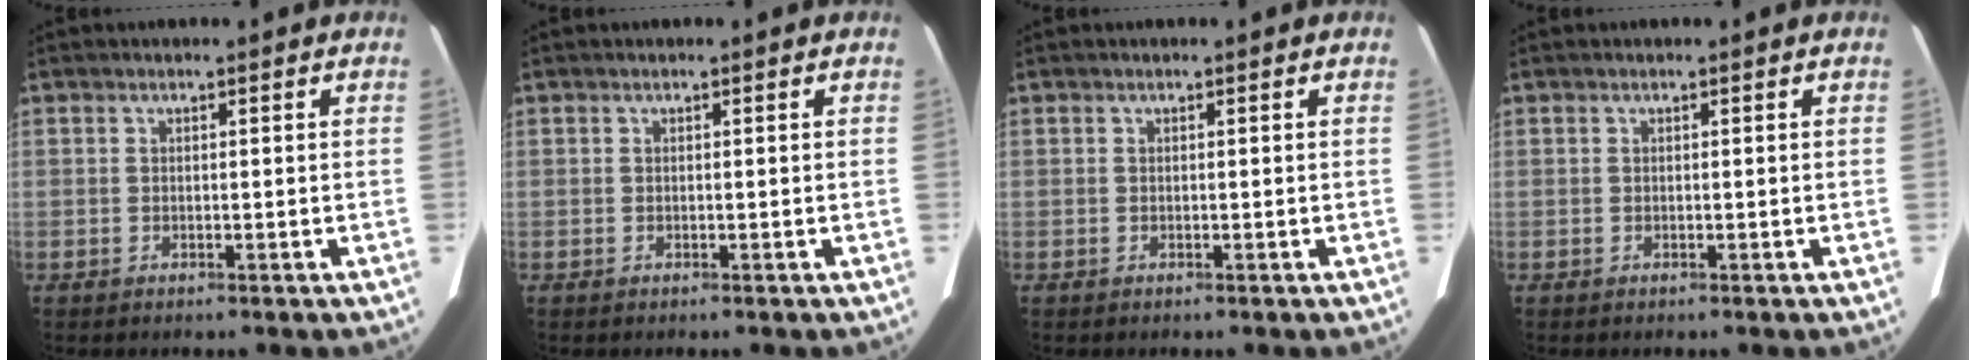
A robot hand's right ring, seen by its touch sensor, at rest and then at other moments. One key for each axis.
{"total": 0.0}
{"total": 0.0}
{"total": 0.0}